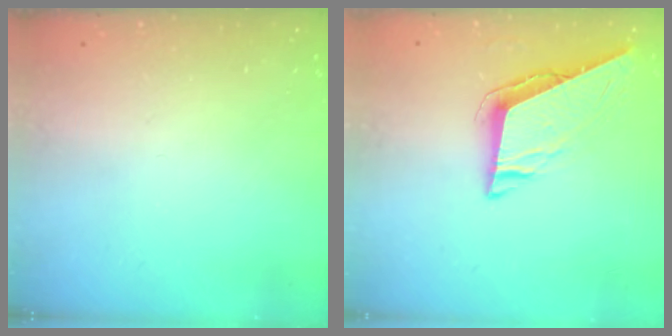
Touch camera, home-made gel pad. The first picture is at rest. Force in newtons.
{"total": 7.5, "press": 7.5, "slide": 0.3}